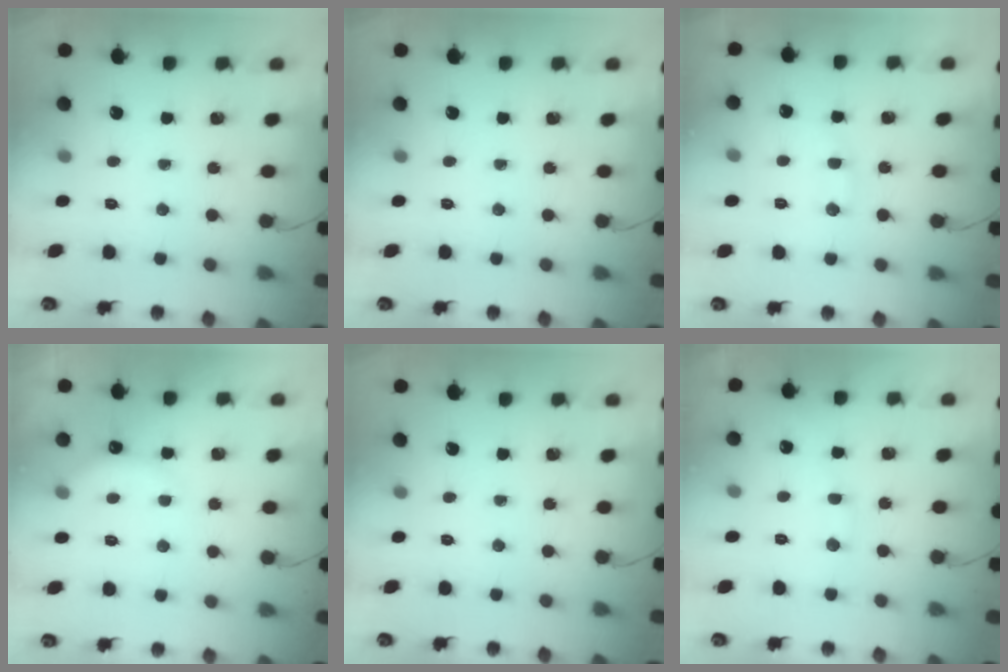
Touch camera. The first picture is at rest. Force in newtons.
{"total": 0.0}
{"total": 8.6, "press": 8.6, "slide": 1.0}
{"total": 7.2, "press": 7.2, "slide": 1.0}
{"total": 0.0}
{"total": 7.8, "press": 7.7, "slide": 1.5}